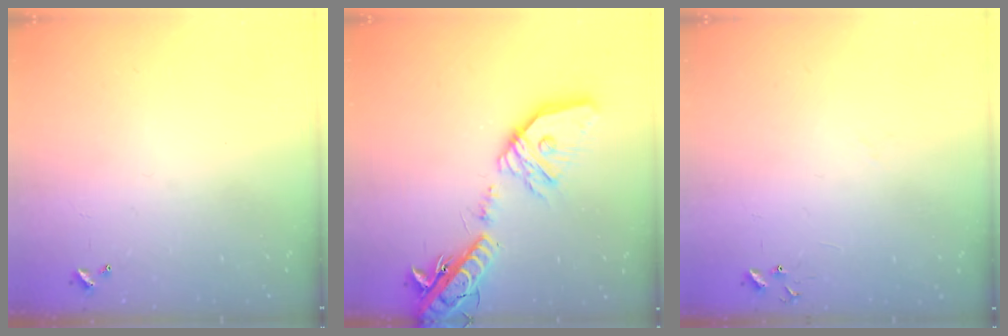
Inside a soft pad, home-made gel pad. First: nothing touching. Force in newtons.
{"total": 23.6, "press": 23.3, "slide": 3.8}
{"total": 6.8, "press": 6.8, "slide": 0.6}